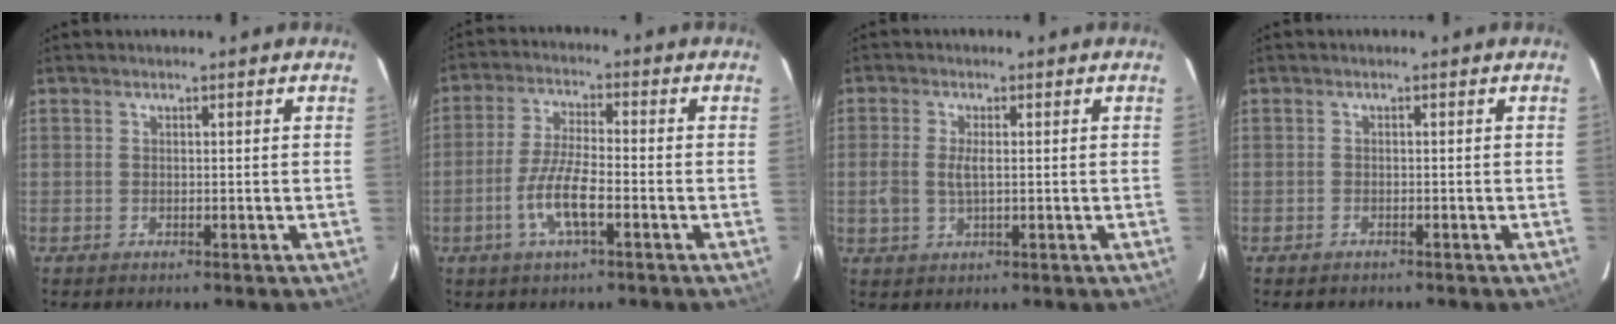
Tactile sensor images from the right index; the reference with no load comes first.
{"total": 8.0, "force": [-3.2, 1.9, 7.0], "torque": [-0.147, -0.001, -0.064]}
{"total": 4.2, "force": [-0.1, 2.1, 3.7], "torque": [-0.077, 0.000, -0.002]}
{"total": 1.0, "force": [-0.9, 0.6, 0.2], "torque": [-0.005, 0.003, -0.014]}